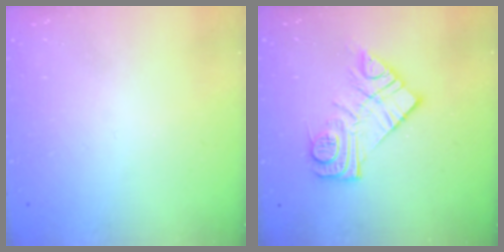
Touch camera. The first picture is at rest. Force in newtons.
{"total": 13.2, "press": 13.2, "slide": 0.9}